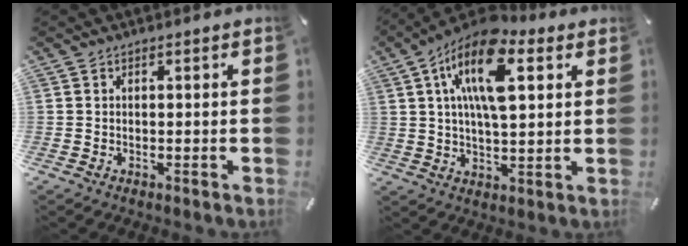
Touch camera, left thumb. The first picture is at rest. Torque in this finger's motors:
{"motor_torque": [0.80, 0.82, 2.20, -0.58, 0.33]}